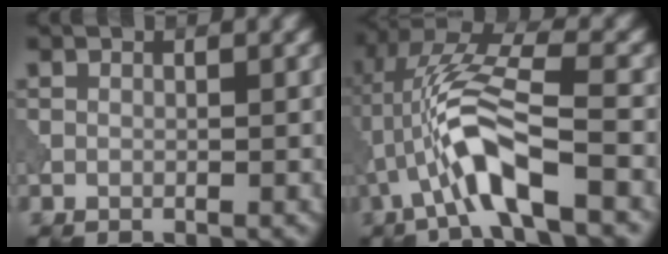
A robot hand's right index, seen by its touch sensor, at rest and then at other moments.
{"total": 7.8, "force": [-2.5, 1.9, 7.1], "torque": [-0.151, 0.017, -0.051]}